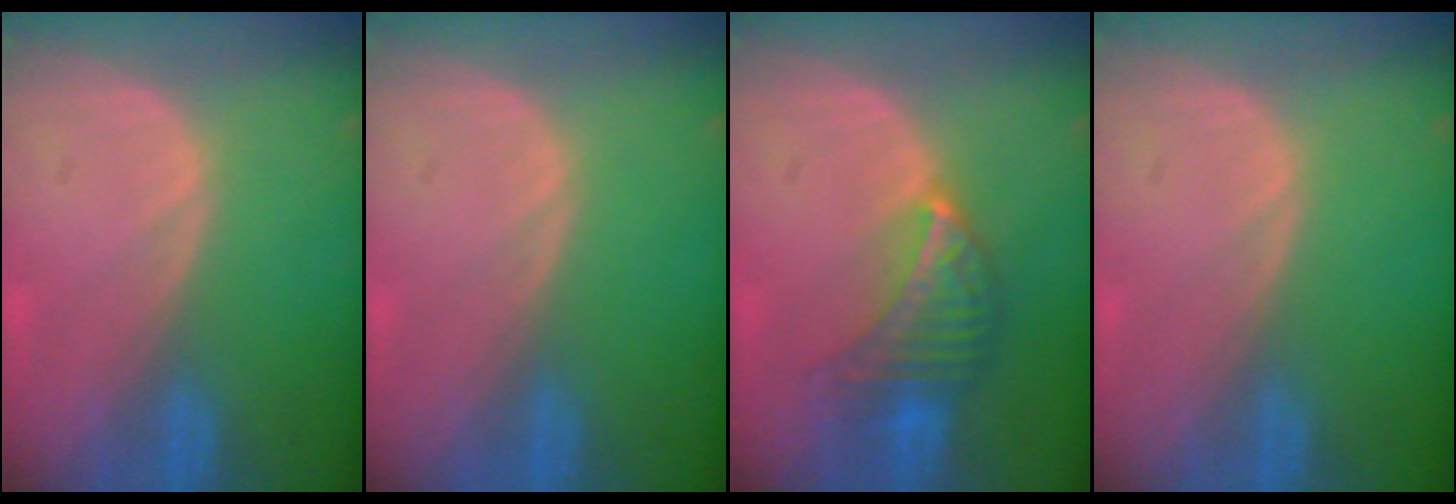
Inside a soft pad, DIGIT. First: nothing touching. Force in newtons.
{"total": 0.0}
{"total": 7.0, "press": 6.4, "slide": 2.9}
{"total": 0.0}